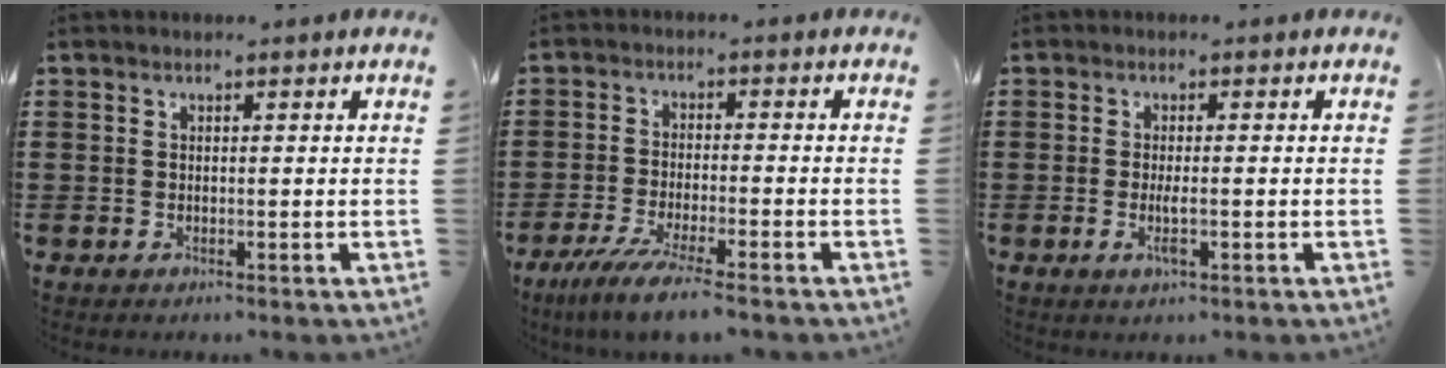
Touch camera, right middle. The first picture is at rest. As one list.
[{"total": 5.4, "force": [-4.5, -0.3, 3.1], "torque": [-0.068, -0.020, -0.087]}, {"total": 2.3, "force": [-0.7, 0.5, 2.2], "torque": [-0.046, -0.003, -0.015]}]